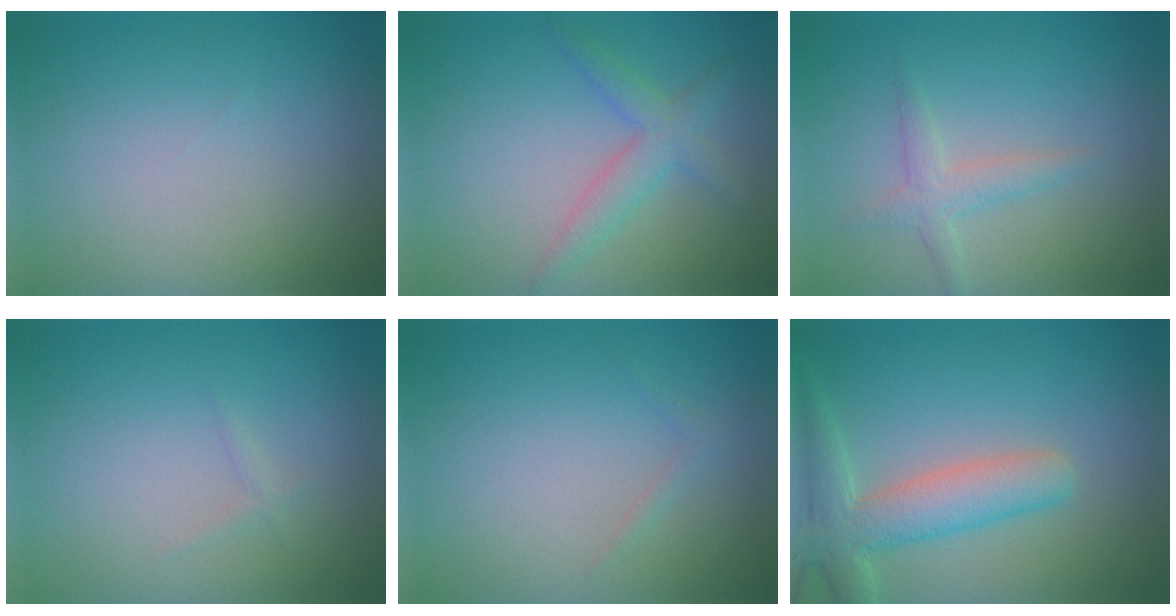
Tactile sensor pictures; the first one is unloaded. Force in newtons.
{"total": 2.9, "press": 2.9, "slide": 0.1}
{"total": 1.9, "press": 1.9, "slide": 0.0}
{"total": 0.5, "press": 0.5, "slide": 0.0}
{"total": 0.6, "press": 0.6, "slide": 0.0}
{"total": 5.3, "press": 5.3, "slide": 0.4}